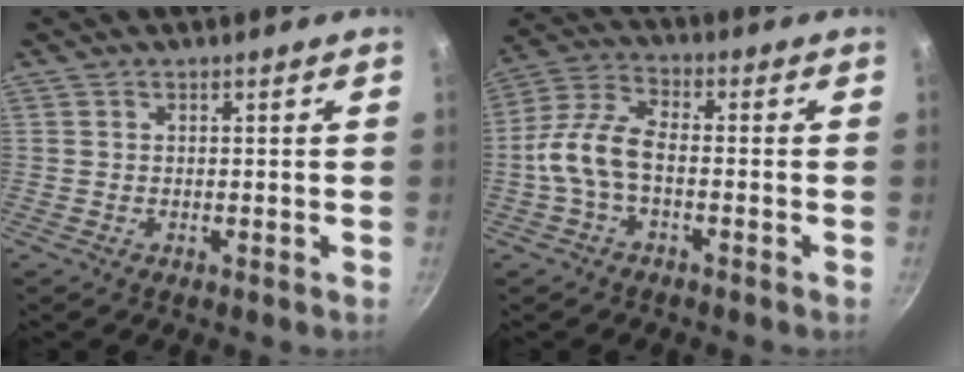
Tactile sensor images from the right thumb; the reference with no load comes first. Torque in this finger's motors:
{"motor_torque": [0.20, 0.05, 1.37, -0.53, 0.09]}